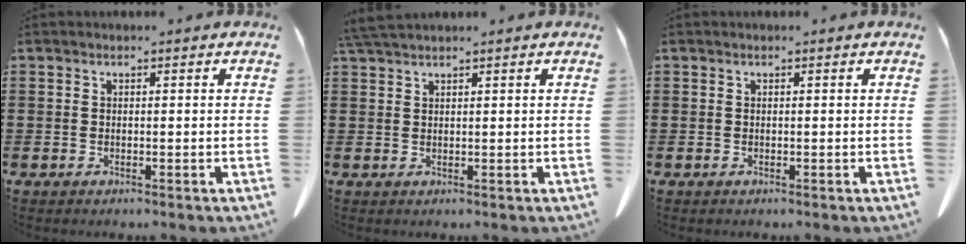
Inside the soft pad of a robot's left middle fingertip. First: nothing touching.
{"total": 2.2, "force": [1.9, 0.0, 1.0], "torque": [-0.025, 0.002, 0.037]}
{"total": 0.0}